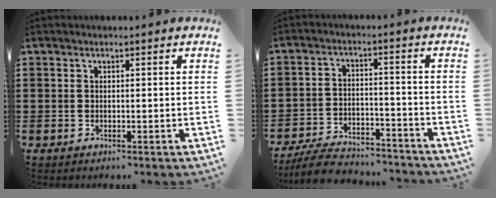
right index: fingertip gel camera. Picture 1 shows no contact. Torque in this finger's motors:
{"motor_torque": [-0.52, 0.57, 0.32, 0.10]}